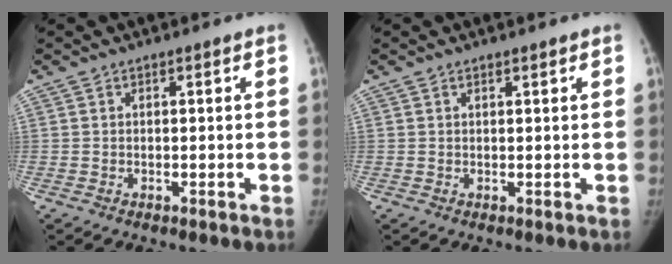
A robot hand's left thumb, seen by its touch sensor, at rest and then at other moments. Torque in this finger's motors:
{"motor_torque": [-0.28, -0.06, -0.64, 0.27, -0.03]}